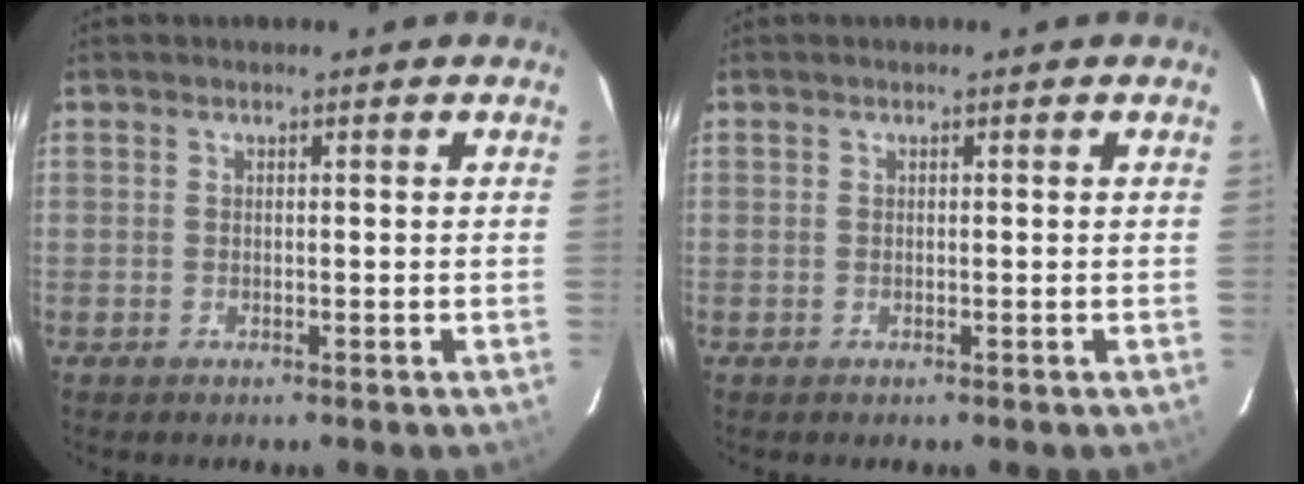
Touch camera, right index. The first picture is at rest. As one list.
[{"total": 0.0}]